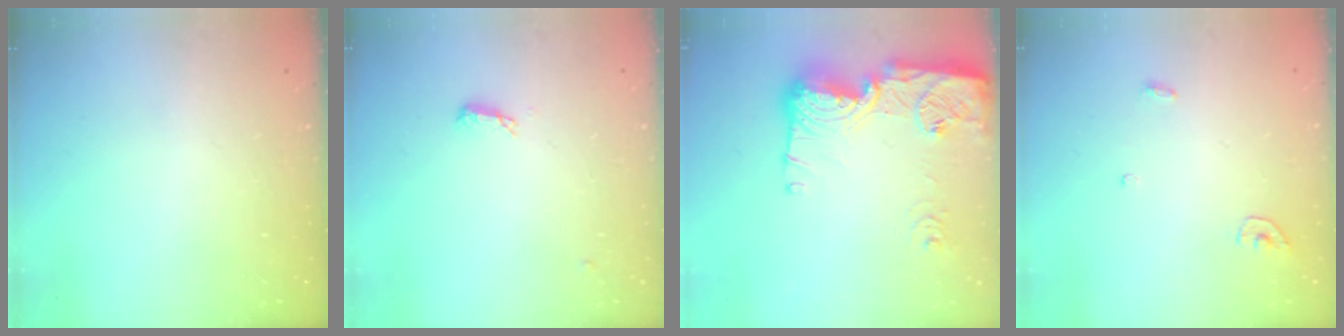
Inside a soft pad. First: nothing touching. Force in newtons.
{"total": 6.1, "press": 5.8, "slide": 1.6}
{"total": 18.9, "press": 18.8, "slide": 1.7}
{"total": 3.4, "press": 3.4, "slide": 0.3}